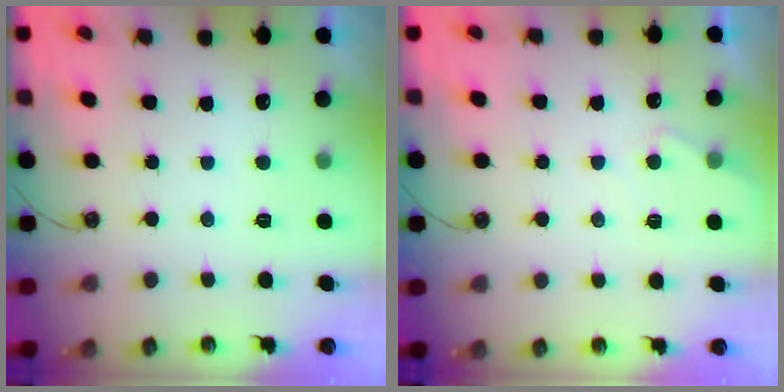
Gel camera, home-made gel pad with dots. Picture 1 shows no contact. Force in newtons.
{"total": 4.6, "press": 4.5, "slide": 0.5}